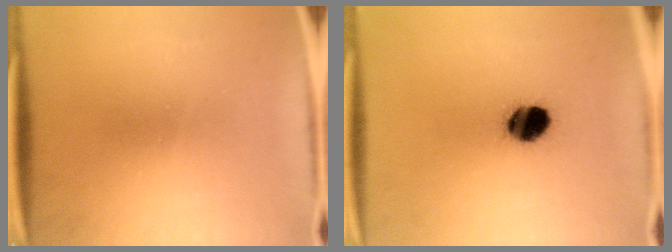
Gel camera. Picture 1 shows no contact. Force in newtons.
{"total": 8.7}